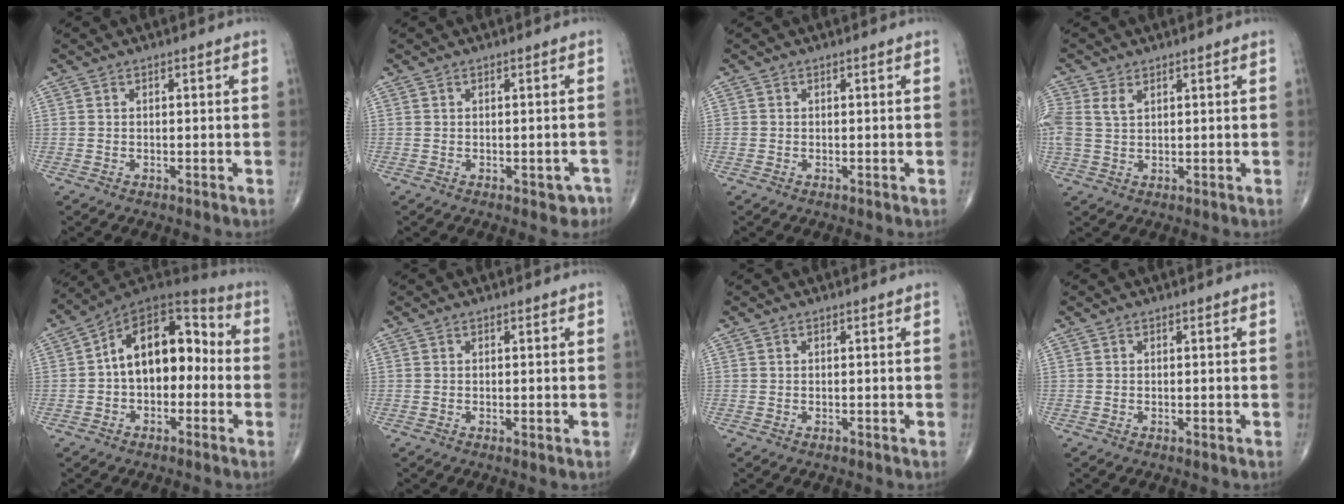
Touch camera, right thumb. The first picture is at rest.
{"total": 2.6, "force": [-1.3, 1.5, 1.7], "torque": [0.000, 0.011, -0.010]}
{"total": 0.5, "force": [-0.1, 0.5, 0.1], "torque": [0.000, 0.003, -0.001]}
{"total": 4.2, "force": [1.7, 2.6, 2.9], "torque": [-0.069, 0.007, 0.041]}
{"total": 15.7, "force": [-0.5, 9.9, 12.2], "torque": [-0.149, 0.054, -0.025]}
{"total": 0.6, "force": [-0.1, 0.1, 0.6], "torque": [-0.011, -0.004, 0.000]}
{"total": 0.0}
{"total": 0.0}